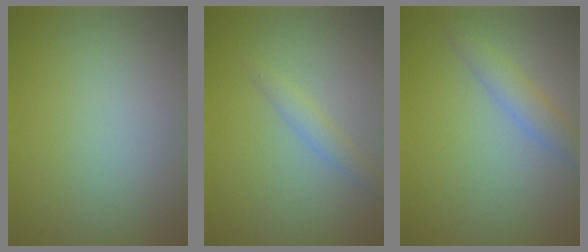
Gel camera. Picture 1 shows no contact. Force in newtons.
{"total": 1.4, "press": 1.4, "slide": 0.1}
{"total": 2.2, "press": 2.2, "slide": 0.1}